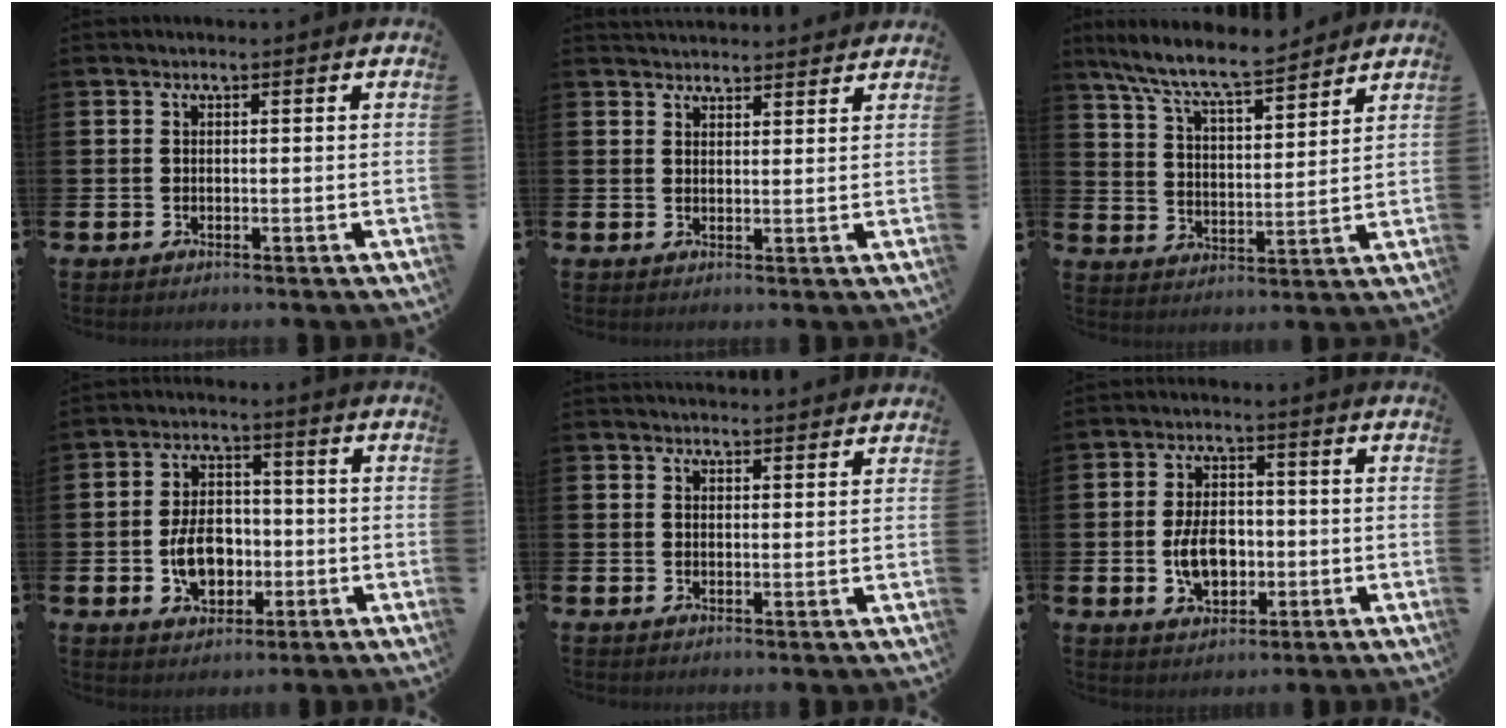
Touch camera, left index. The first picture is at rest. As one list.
[{"total": 2.9, "force": [2.8, 0.5, -0.1], "torque": [-0.004, -0.013, 0.053]}, {"total": 8.9, "force": [8.2, 1.0, 3.3], "torque": [-0.099, -0.046, 0.147]}, {"total": 6.7, "force": [-1.5, 4.7, 4.6], "torque": [-0.072, 0.005, -0.033]}, {"total": 2.4, "force": [2.4, 0.2, -0.1], "torque": [0.004, -0.015, 0.042]}, {"total": 6.1, "force": [-1.0, 3.9, 4.5], "torque": [-0.070, 0.000, -0.024]}]